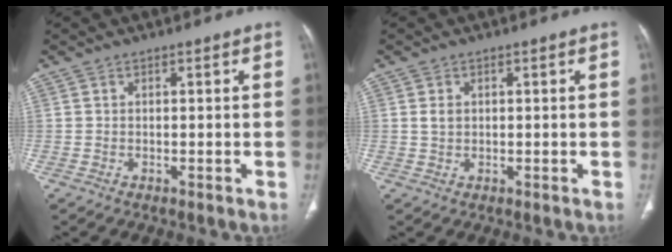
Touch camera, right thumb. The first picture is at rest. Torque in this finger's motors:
{"motor_torque": [0.25, 0.22, -0.19, -0.61, 0.04]}